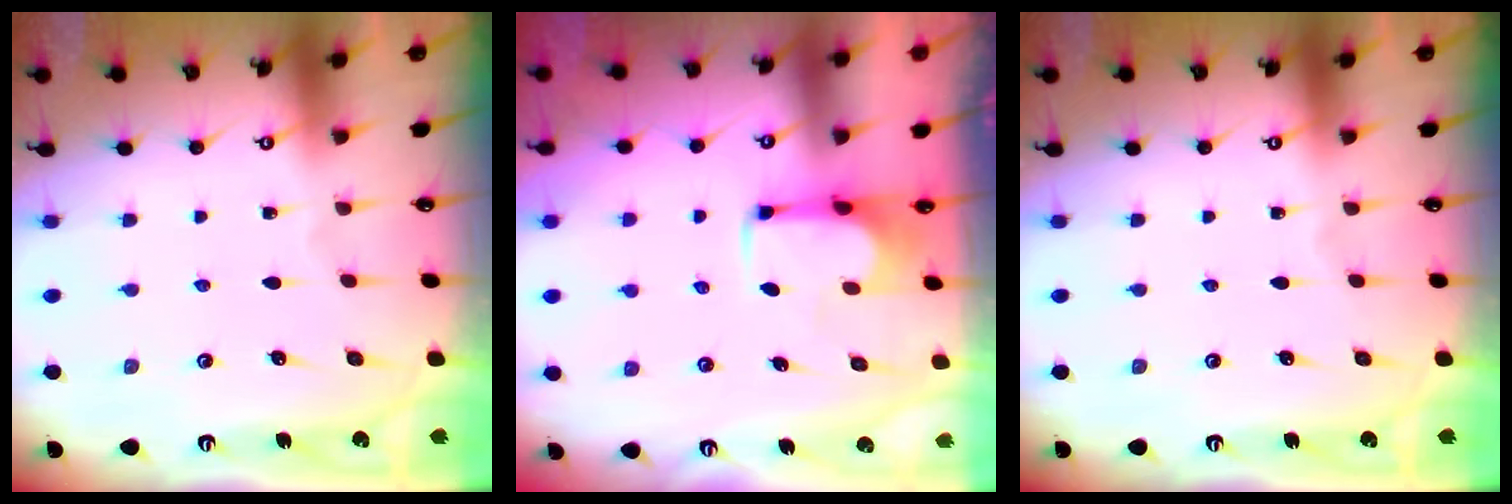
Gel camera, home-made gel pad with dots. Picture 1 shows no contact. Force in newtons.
{"total": 3.7, "press": 3.6, "slide": 0.7}
{"total": 0.0}